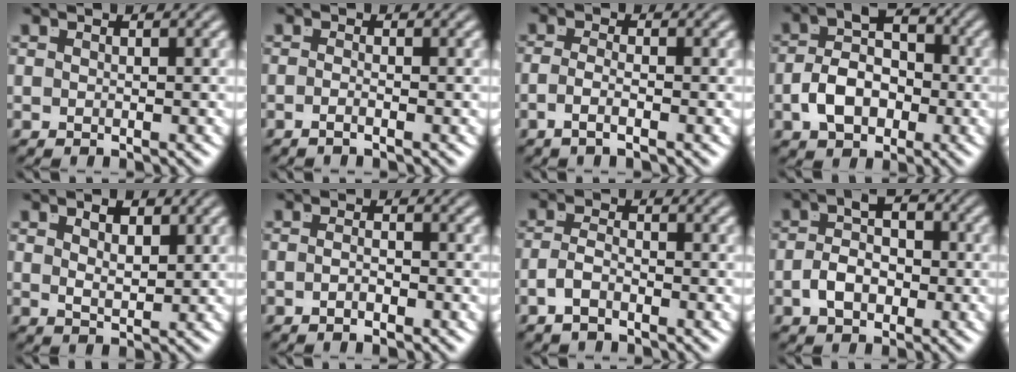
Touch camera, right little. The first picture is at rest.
{"total": 1.5, "force": [-1.2, -0.6, 0.8], "torque": [-0.015, -0.005, -0.021]}
{"total": 2.2, "force": [-1.4, -0.3, 1.7], "torque": [-0.039, -0.014, -0.018]}
{"total": 6.0, "force": [-0.4, 3.9, 4.5], "torque": [-0.070, -0.001, -0.008]}
{"total": 2.1, "force": [1.0, 0.3, 1.8], "torque": [-0.025, -0.012, 0.027]}
{"total": 1.8, "force": [-1.4, -0.5, 1.1], "torque": [-0.020, -0.005, -0.023]}
{"total": 2.1, "force": [-1.4, 0.6, 1.4], "torque": [-0.031, -0.013, -0.020]}
{"total": 3.9, "force": [-0.7, 2.0, 3.3], "torque": [-0.045, 0.000, -0.012]}